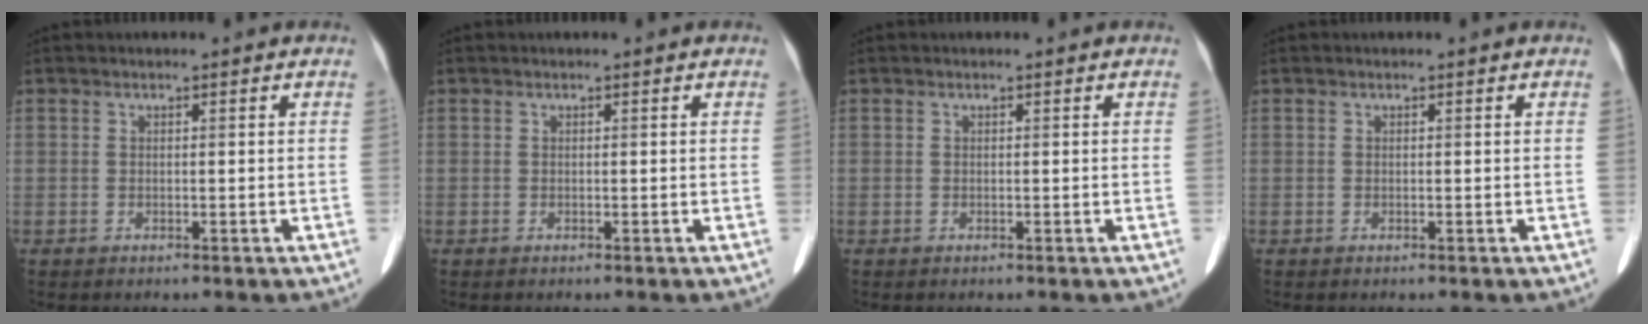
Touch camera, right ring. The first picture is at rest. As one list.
[{"total": 0.0}, {"total": 0.0}, {"total": 0.0}]